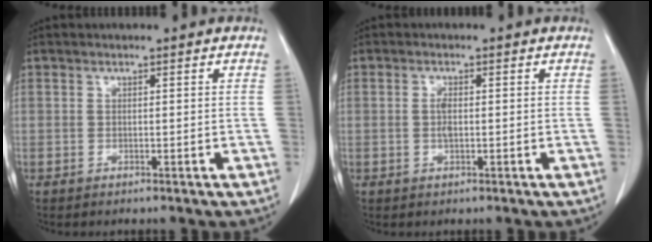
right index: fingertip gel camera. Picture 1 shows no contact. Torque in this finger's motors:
{"motor_torque": [0.28, -0.09, 0.11, 0.05]}